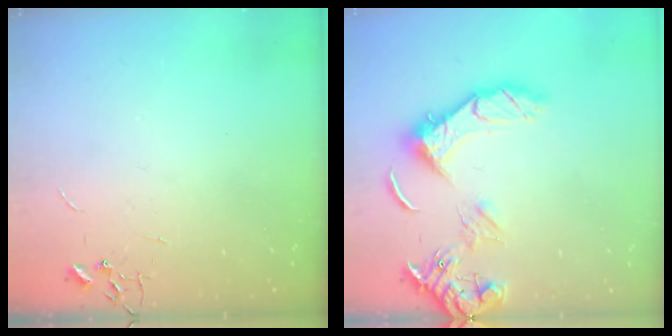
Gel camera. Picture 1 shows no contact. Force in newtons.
{"total": 14.8, "press": 14.7, "slide": 1.5}